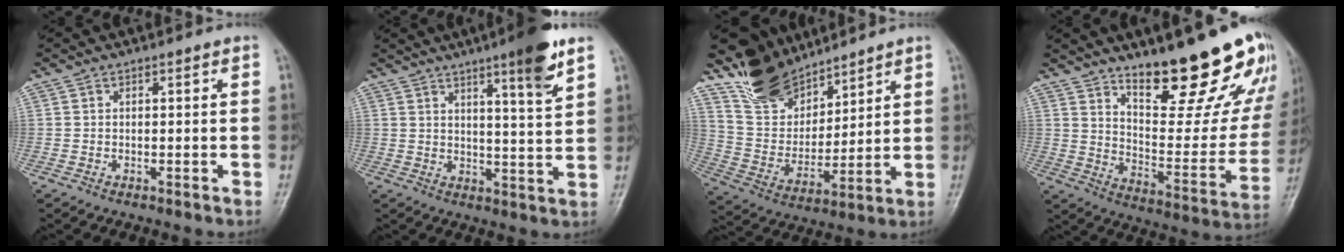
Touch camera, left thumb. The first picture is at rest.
{"total": 13.3, "force": [8.4, 1.2, 10.2], "torque": [-0.143, -0.051, 0.126]}
{"total": 13.7, "force": [11.7, 6.2, 3.4], "torque": [-0.029, -0.074, 0.234]}
{"total": 23.5, "force": [15.4, 7.6, 16.1], "torque": [-0.168, -0.098, 0.228]}